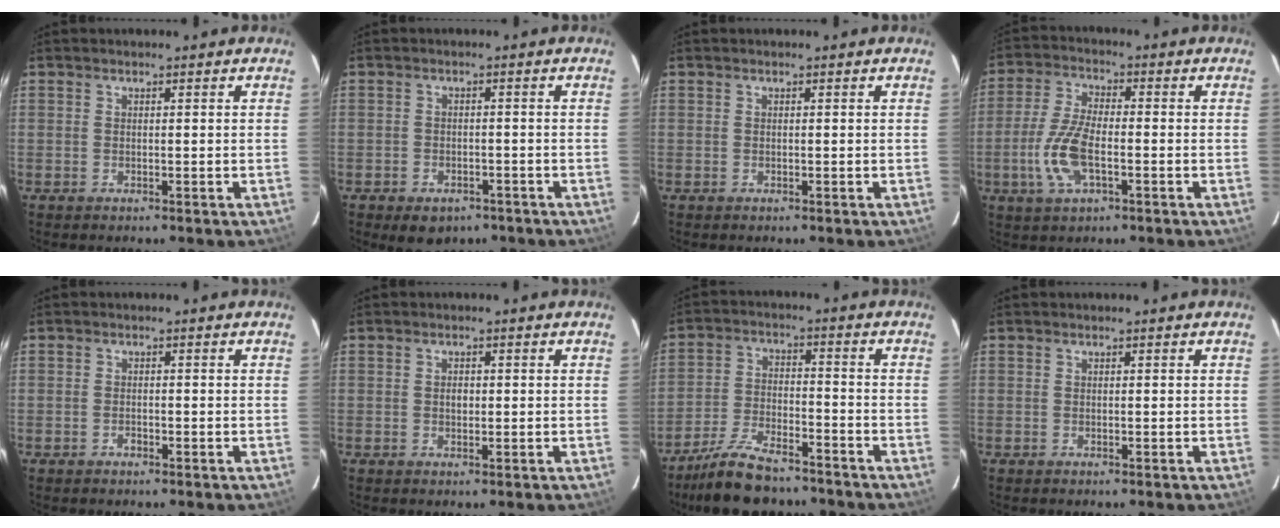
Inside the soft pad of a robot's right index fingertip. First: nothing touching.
{"total": 6.4, "force": [-4.2, 4.0, 2.6], "torque": [-0.056, 0.000, -0.048]}
{"total": 0.0}
{"total": 9.6, "force": [-2.9, 3.9, 8.3], "torque": [-0.183, 0.001, -0.056]}
{"total": 0.9, "force": [-0.7, 0.6, 0.2], "torque": [-0.004, 0.003, -0.011]}
{"total": 1.3, "force": [0.0, 0.9, 0.9], "torque": [-0.014, 0.004, 0.001]}
{"total": 13.2, "force": [-11.0, 4.3, 6.0], "torque": [-0.135, -0.008, -0.185]}
{"total": 0.0}